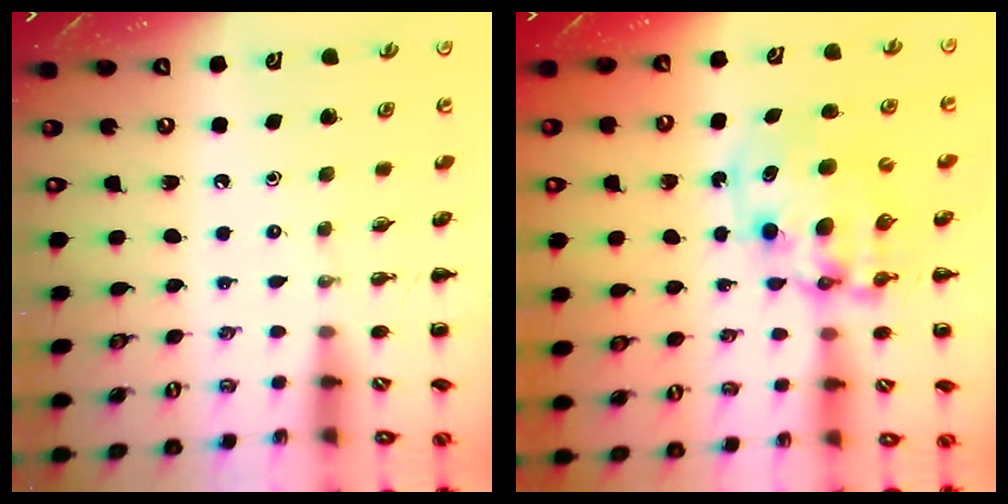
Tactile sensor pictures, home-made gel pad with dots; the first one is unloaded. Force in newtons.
{"total": 10.7, "press": 10.3, "slide": 2.9}